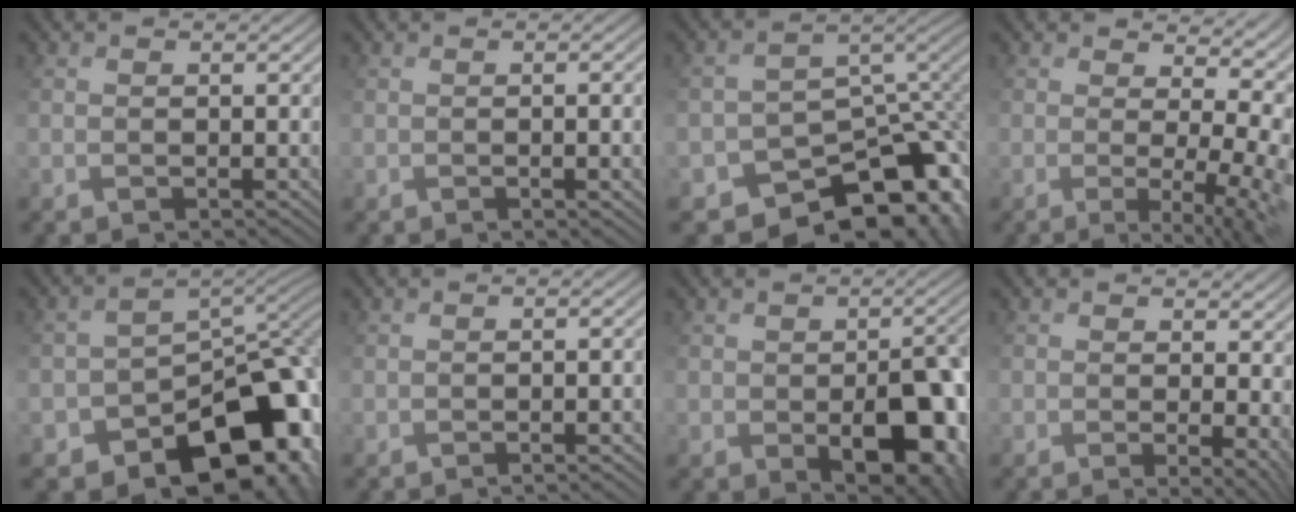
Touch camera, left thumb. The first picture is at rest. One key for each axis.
{"total": 5.1, "fx": -0.7, "fy": 1.9, "fz": 4.7, "tx": -0.054, "ty": -0.003, "tz": 0.006}
{"total": 11.4, "fx": -7.4, "fy": 7.4, "fz": 4.6, "tx": -0.081, "ty": -0.022, "tz": -0.089}
{"total": 13.2, "fx": -0.7, "fy": 6.0, "fz": 11.7, "tx": -0.171, "ty": -0.010, "tz": 0.029}
{"total": 13.0, "fx": -7.2, "fy": 8.5, "fz": 6.7, "tx": -0.085, "ty": -0.010, "tz": -0.095}
{"total": 3.3, "fx": -1.7, "fy": 0.6, "fz": 2.7, "tx": -0.018, "ty": 0.008, "tz": -0.007}
{"total": 10.7, "fx": -2.8, "fy": 6.7, "fz": 7.8, "tx": -0.100, "ty": -0.028, "tz": -0.020}
{"total": 6.2, "fx": -0.7, "fy": 2.9, "fz": 5.4, "tx": -0.100, "ty": -0.008, "tz": 0.005}